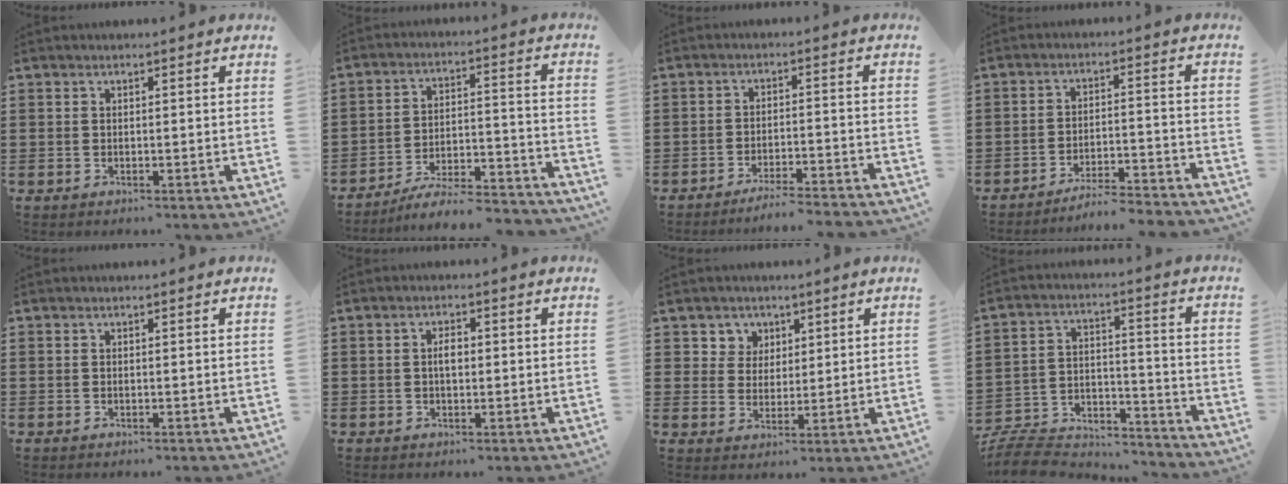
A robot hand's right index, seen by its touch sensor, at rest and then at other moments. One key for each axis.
{"total": 6.5, "fx": -5.8, "fy": 0.8, "fz": 2.8, "tx": -0.048, "ty": -0.004, "tz": -0.115}
{"total": 3.9, "fx": -3.7, "fy": -0.4, "fz": 1.0, "tx": -0.019, "ty": -0.005, "tz": -0.075}
{"total": 5.1, "fx": -4.9, "fy": -0.3, "fz": 1.3, "tx": -0.025, "ty": -0.006, "tz": -0.098}
{"total": 0.0}
{"total": 2.3, "fx": 0.1, "fy": 1.1, "fz": 2.0, "tx": -0.039, "ty": 0.005, "tz": 0.000}
{"total": 4.2, "fx": 2.1, "fy": 3.7, "fz": 0.1, "tx": -0.016, "ty": 0.009, "tz": 0.036}
{"total": 8.6, "fx": -8.1, "fy": 2.1, "fz": 1.9, "tx": -0.044, "ty": 0.014, "tz": -0.163}